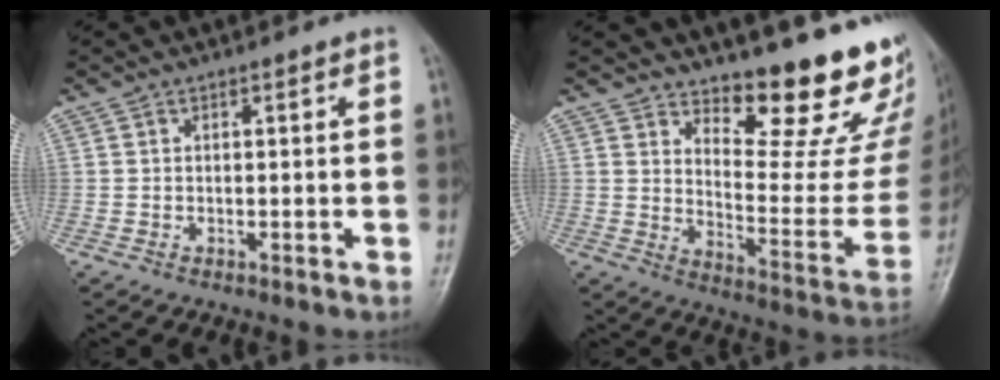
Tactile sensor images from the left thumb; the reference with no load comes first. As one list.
[{"total": 18.4, "force": [14.5, 5.2, 9.9], "torque": [-0.081, -0.138, 0.196]}]